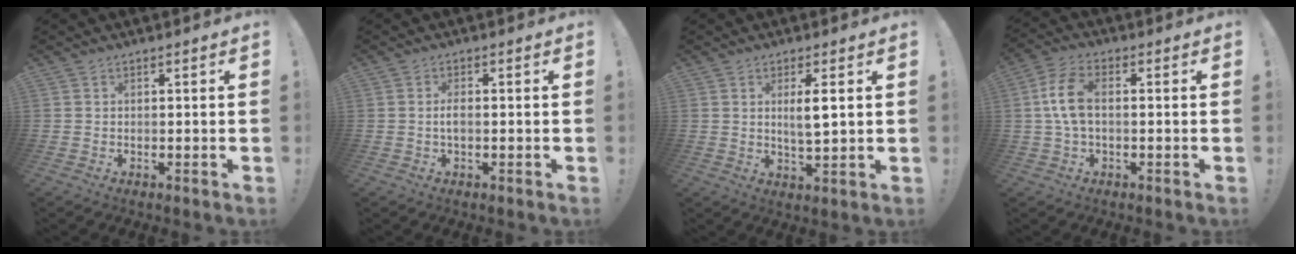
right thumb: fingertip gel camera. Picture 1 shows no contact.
{"total": 0.5, "force": [-0.3, 0.2, 0.4], "torque": [-0.016, 0.003, -0.003]}
{"total": 5.2, "force": [1.4, 1.1, 4.9], "torque": [-0.082, -0.009, 0.020]}
{"total": 9.1, "force": [0.4, 4.8, 7.7], "torque": [-0.159, 0.003, 0.012]}